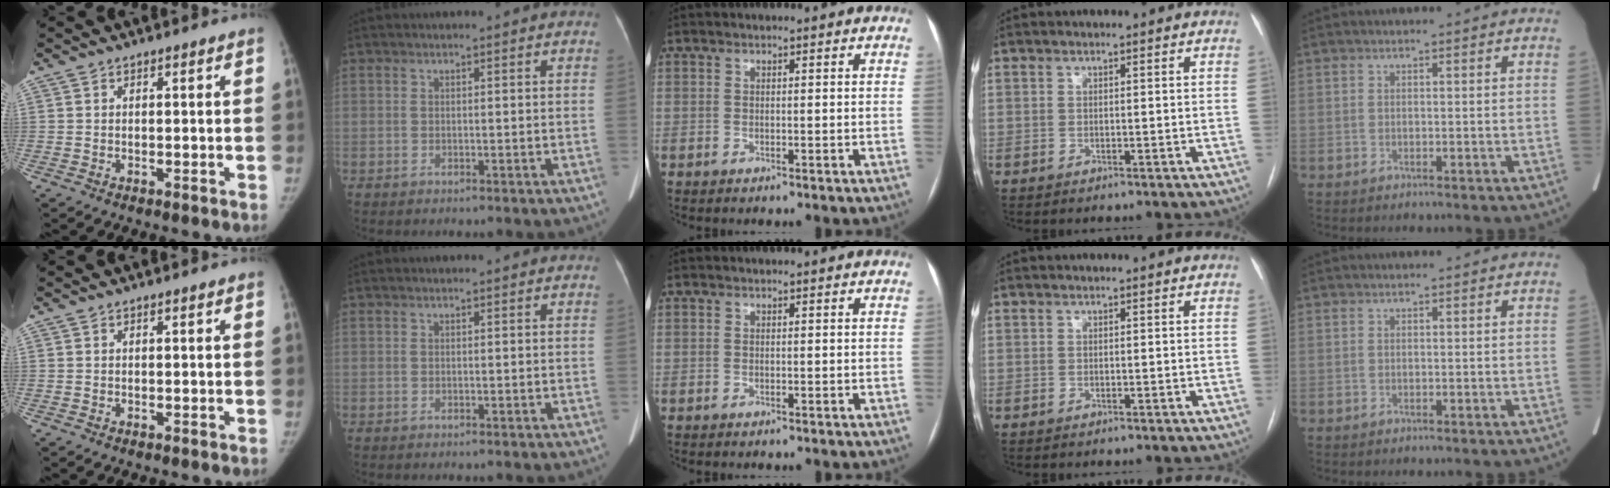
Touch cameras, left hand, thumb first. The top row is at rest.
{}